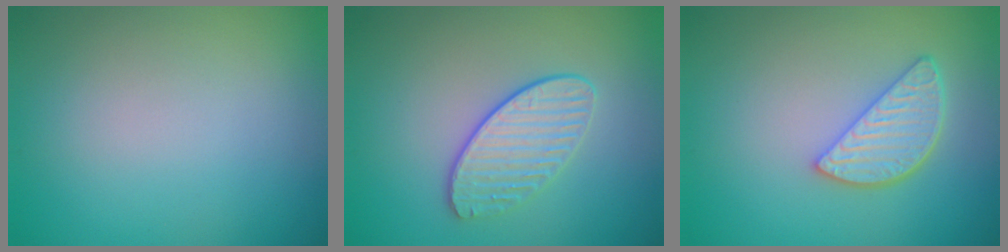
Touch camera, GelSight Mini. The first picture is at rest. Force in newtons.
{"total": 2.7, "press": 2.4, "slide": 1.2}
{"total": 3.7, "press": 3.1, "slide": 2.0}